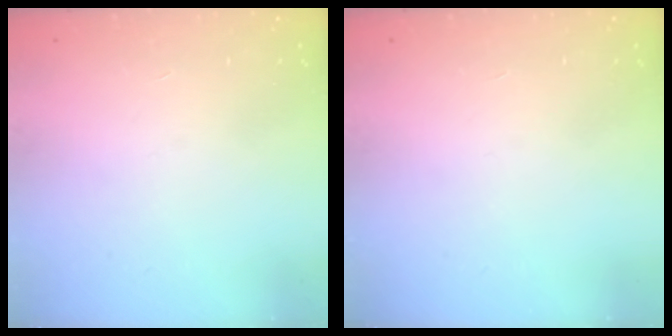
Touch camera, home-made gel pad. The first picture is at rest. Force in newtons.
{"total": 0.0}